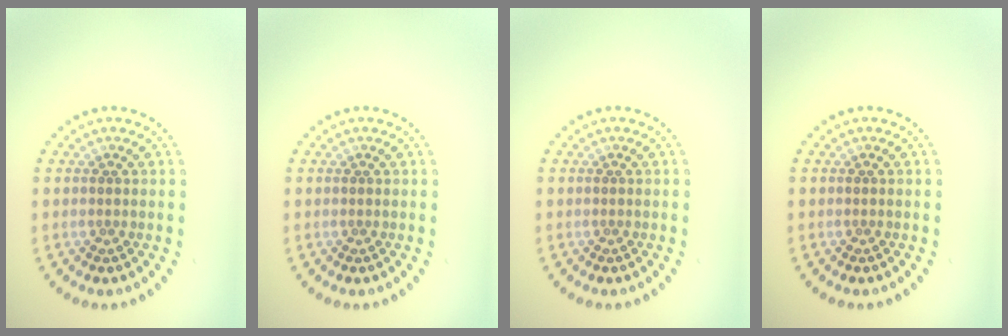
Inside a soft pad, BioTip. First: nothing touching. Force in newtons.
{"total": 0.0}
{"total": 0.0}
{"total": 0.0}